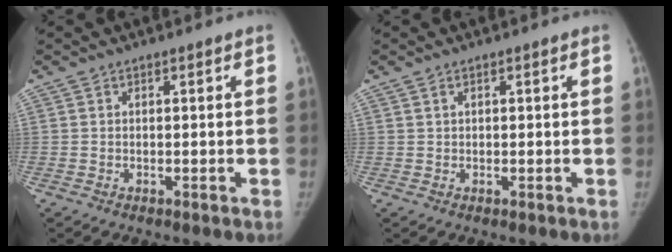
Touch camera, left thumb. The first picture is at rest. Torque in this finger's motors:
{"motor_torque": [0.02, -0.47, -0.05, -0.01, -0.04]}